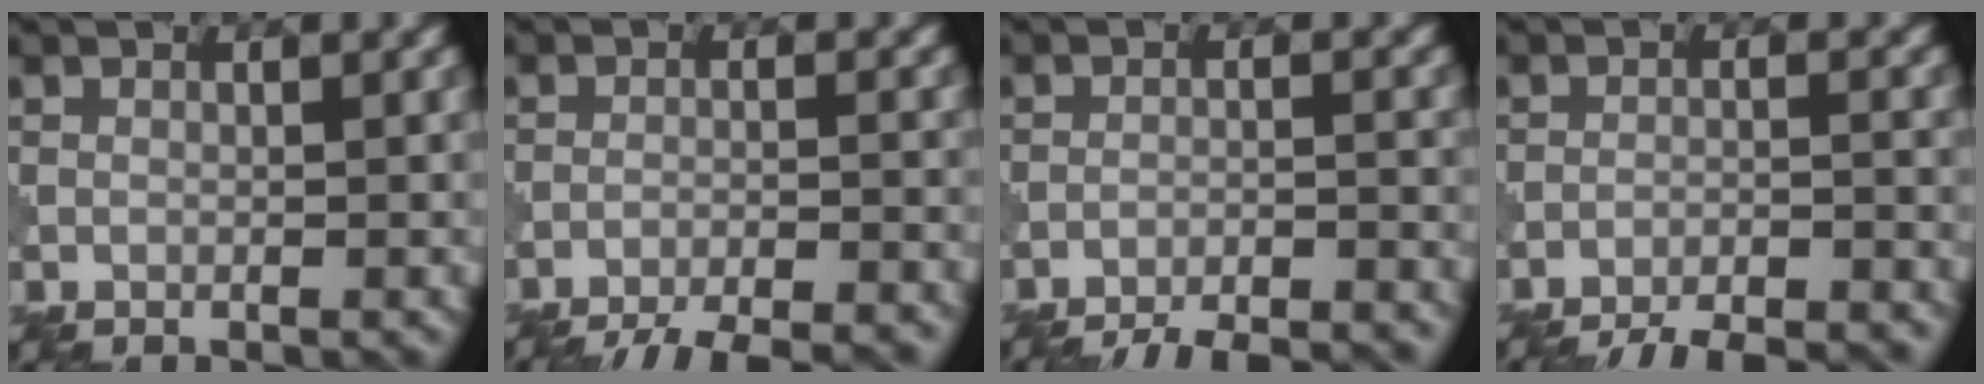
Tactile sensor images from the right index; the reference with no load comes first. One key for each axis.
{"total": 9.4, "fx": -8.8, "fy": 1.7, "fz": 2.9, "tx": -0.036, "ty": -0.006, "tz": -0.125}
{"total": 10.4, "fx": -9.9, "fy": 2.0, "fz": 2.5, "tx": -0.024, "ty": 0.001, "tz": -0.133}
{"total": 10.7, "fx": -10.1, "fy": 2.0, "fz": 2.6, "tx": -0.026, "ty": -0.001, "tz": -0.136}